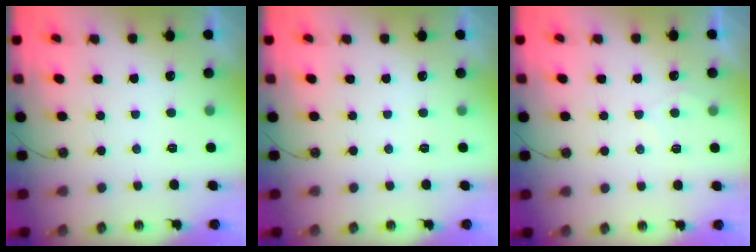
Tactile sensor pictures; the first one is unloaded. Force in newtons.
{"total": 0.0}
{"total": 4.8, "press": 4.8, "slide": 0.6}